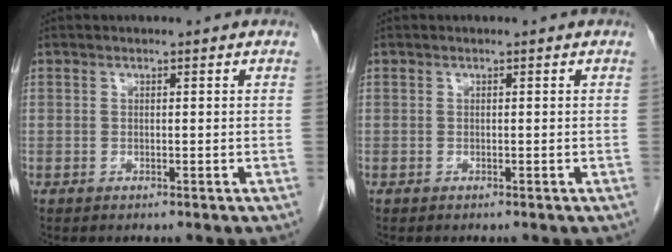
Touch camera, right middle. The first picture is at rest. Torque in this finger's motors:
{"motor_torque": [-0.20, -0.09, -0.02, -0.01]}